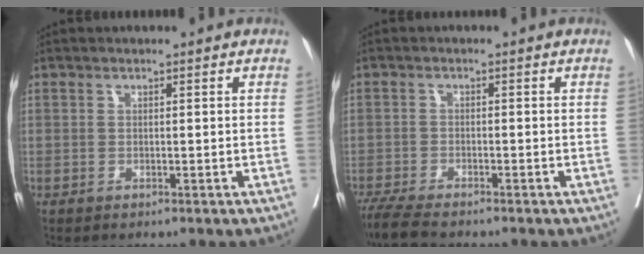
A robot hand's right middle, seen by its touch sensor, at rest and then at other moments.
{"total": 5.6, "force": [-4.8, 0.6, 2.9], "torque": [-0.052, -0.018, -0.086]}